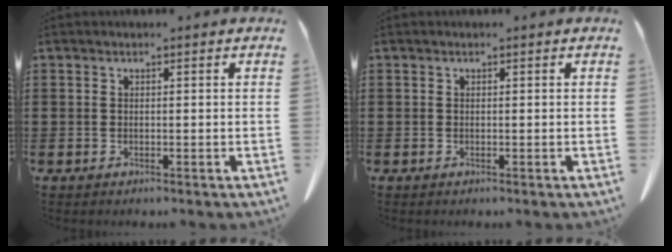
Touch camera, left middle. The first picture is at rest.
{"total": 0.0}